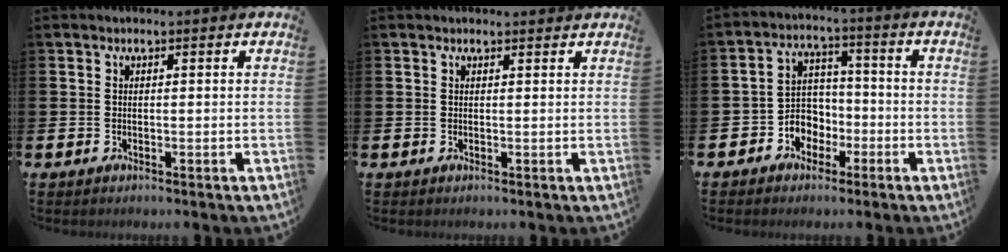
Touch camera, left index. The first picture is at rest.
{"total": 0.6, "force": [0.6, 0.1, 0.1], "torque": [0.007, -0.002, 0.008]}
{"total": 4.4, "force": [-1.8, 4.0, 0.9], "torque": [-0.030, 0.003, -0.041]}